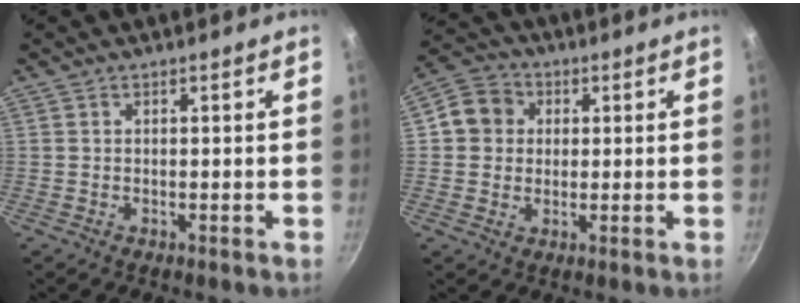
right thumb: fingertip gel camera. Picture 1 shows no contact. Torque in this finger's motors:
{"motor_torque": [-0.59, 0.73, -0.10, -0.29, 0.01]}